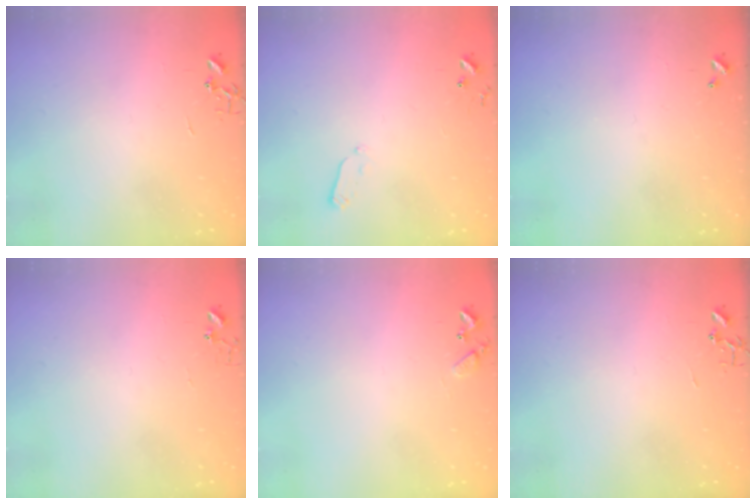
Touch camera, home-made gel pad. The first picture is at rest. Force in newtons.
{"total": 4.0, "press": 3.9, "slide": 1.0}
{"total": 0.0}
{"total": 5.0, "press": 5.0, "slide": 0.3}
{"total": 5.5, "press": 5.5, "slide": 0.4}
{"total": 0.0}